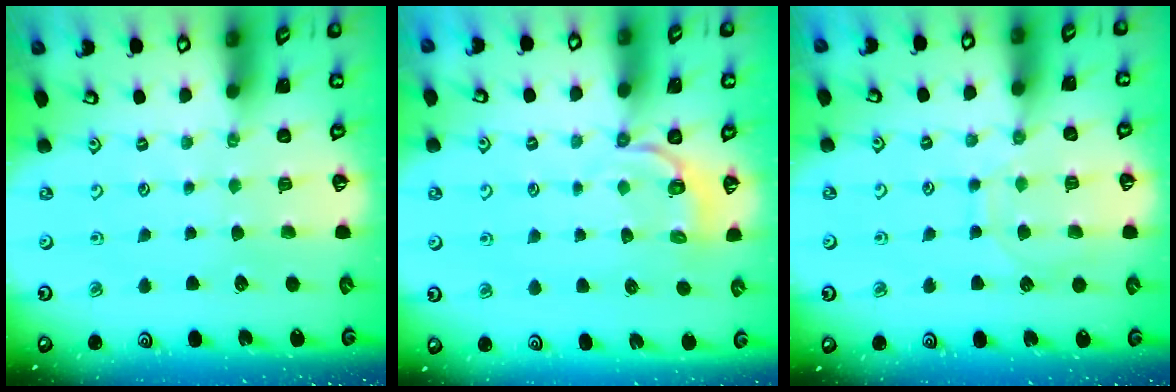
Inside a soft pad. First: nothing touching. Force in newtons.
{"total": 3.5, "press": 2.4, "slide": 2.6}
{"total": 8.6, "press": 8.6, "slide": 0.6}